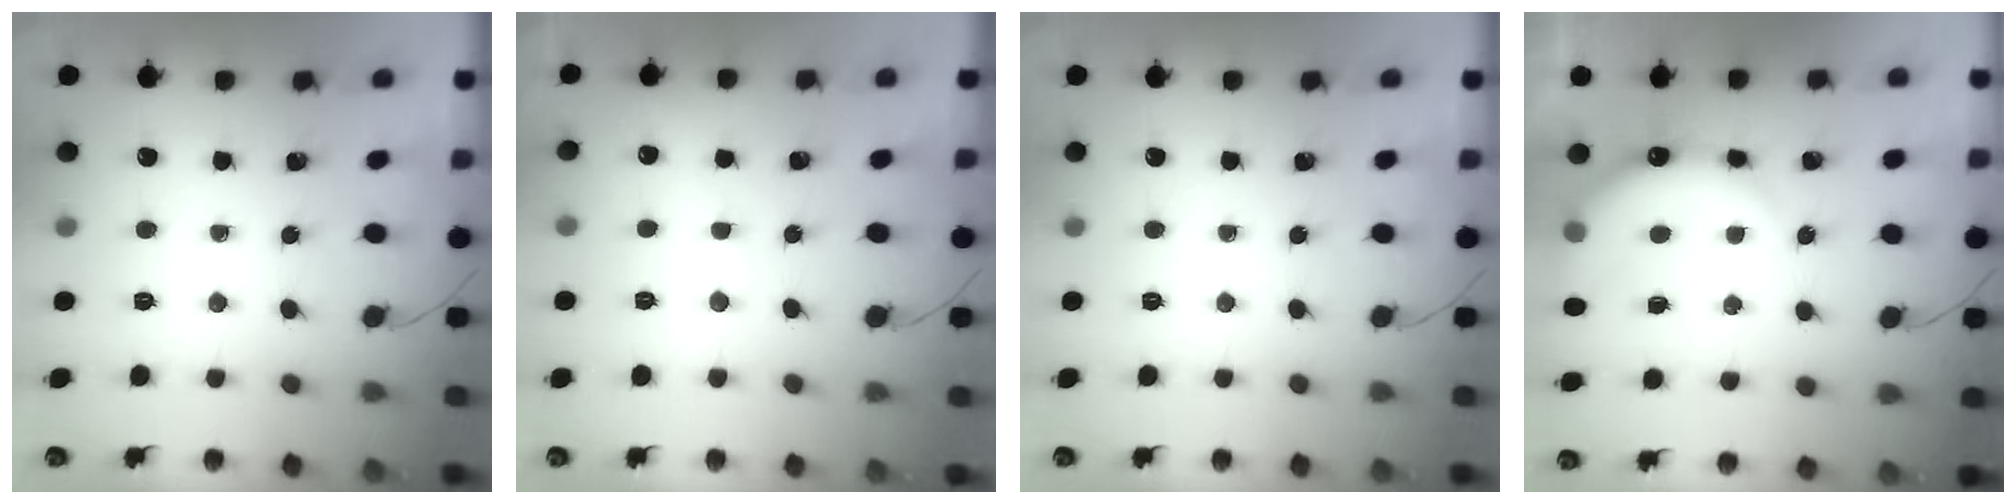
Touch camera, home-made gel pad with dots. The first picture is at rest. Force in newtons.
{"total": 5.4, "press": 5.4, "slide": 0.7}
{"total": 0.0}
{"total": 8.9, "press": 8.8, "slide": 0.8}